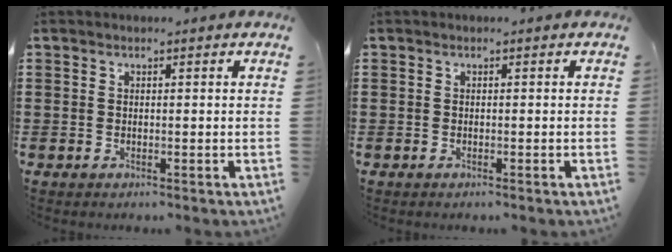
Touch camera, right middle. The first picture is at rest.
{"total": 0.0}